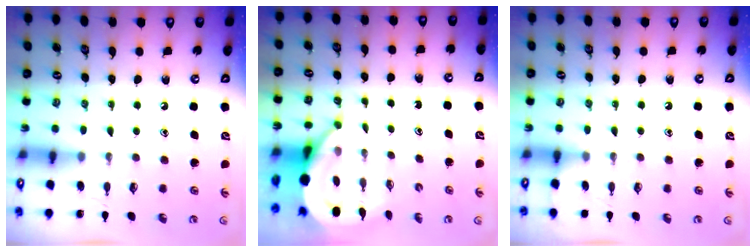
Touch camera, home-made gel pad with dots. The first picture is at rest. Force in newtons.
{"total": 7.6, "press": 7.5, "slide": 1.1}
{"total": 2.9, "press": 2.9, "slide": 0.4}